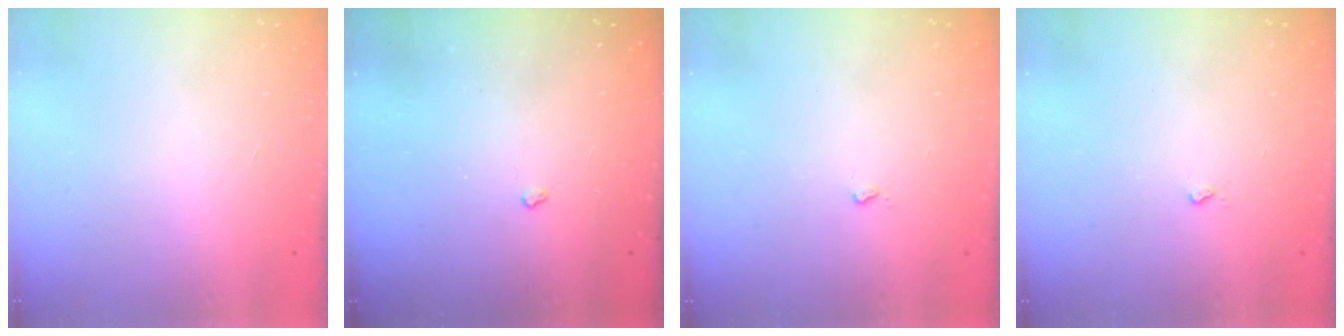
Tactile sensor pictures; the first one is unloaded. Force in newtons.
{"total": 2.5, "press": 2.4, "slide": 0.5}
{"total": 2.7, "press": 2.6, "slide": 0.4}
{"total": 2.7, "press": 2.6, "slide": 0.4}